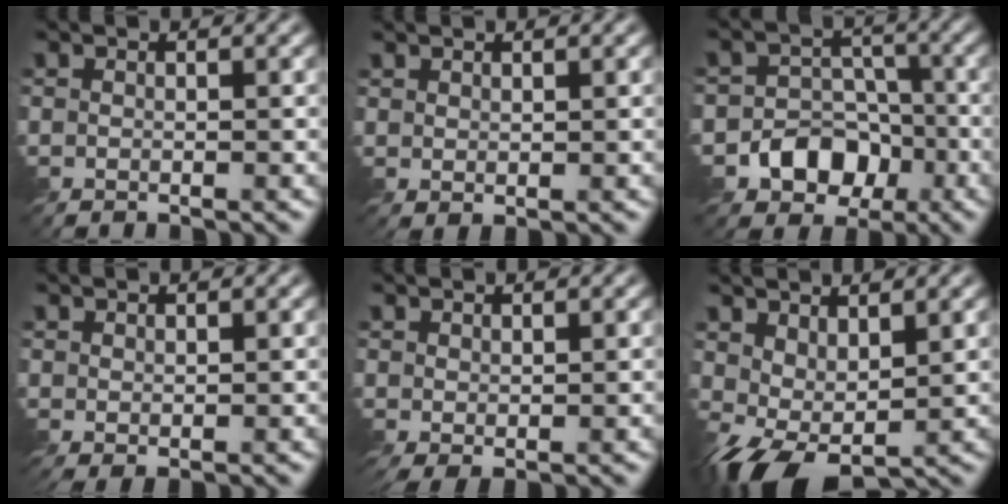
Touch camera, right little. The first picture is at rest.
{"total": 0.9, "force": [0.8, 0.2, 0.4], "torque": [-0.013, -0.002, 0.017]}
{"total": 6.0, "force": [-2.9, 4.8, 2.1], "torque": [-0.008, 0.007, -0.072]}
{"total": 1.0, "force": [0.7, 0.3, 0.6], "torque": [-0.020, -0.004, 0.017]}
{"total": 1.3, "force": [0.7, 0.4, 1.0], "torque": [-0.028, -0.004, 0.018]}
{"total": 4.8, "force": [0.4, 2.5, 4.1], "torque": [-0.083, -0.008, 0.008]}